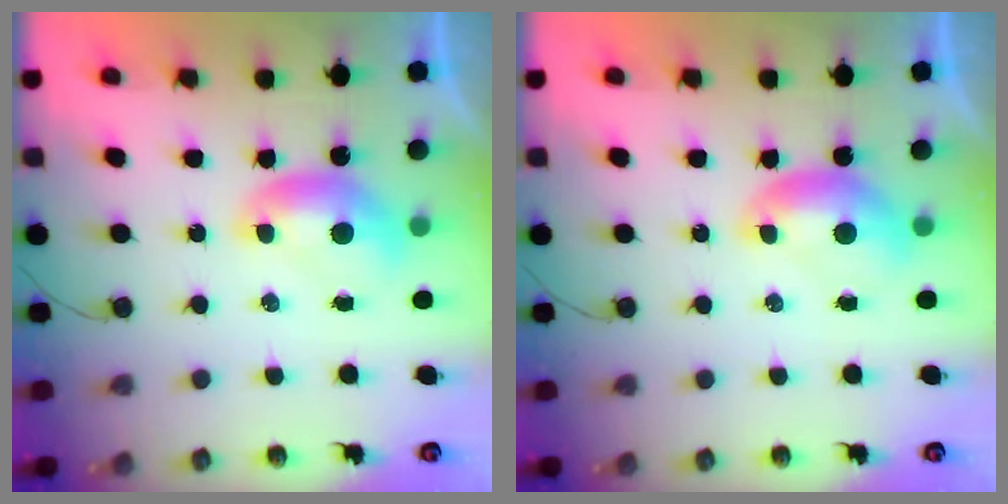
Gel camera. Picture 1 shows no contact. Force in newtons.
{"total": 0.0}